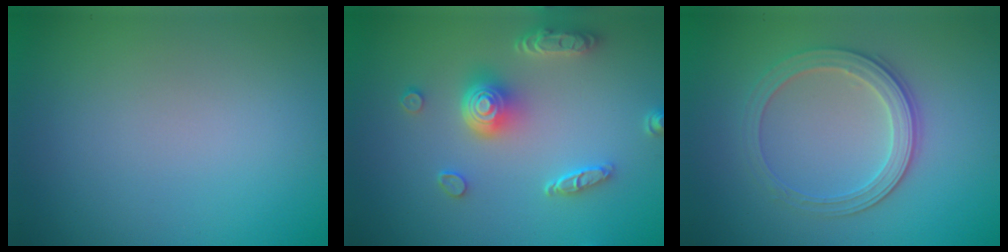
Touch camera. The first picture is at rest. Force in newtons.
{"total": 5.0, "press": 4.0, "slide": 3.1}
{"total": 3.3, "press": 3.1, "slide": 1.2}